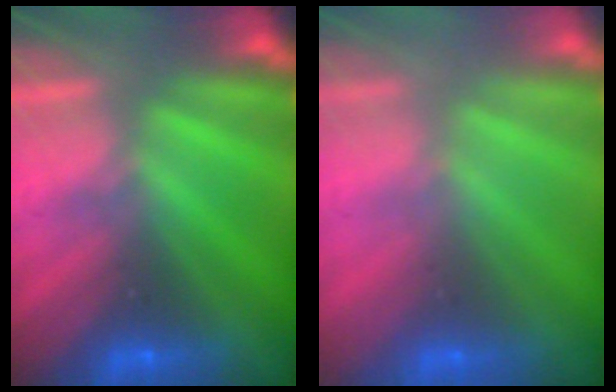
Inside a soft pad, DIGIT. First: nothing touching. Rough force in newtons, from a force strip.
{"total": 2.8}